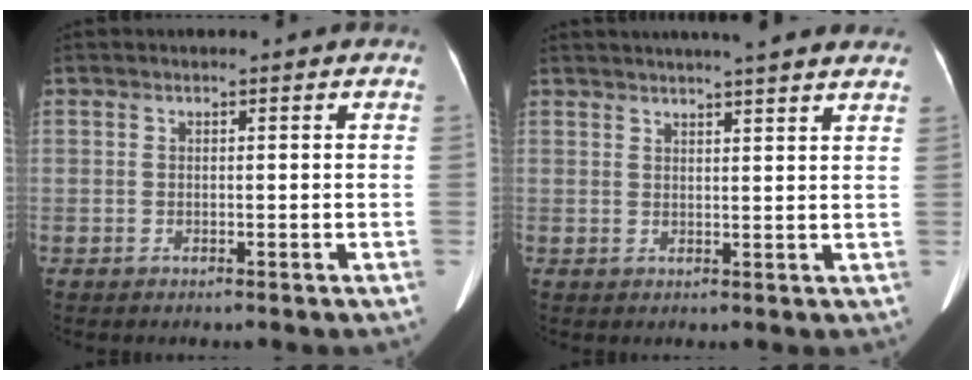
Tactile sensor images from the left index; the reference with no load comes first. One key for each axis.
{"total": 13.2, "fx": 11.5, "fy": 0.9, "fz": 6.3, "tx": -0.090, "ty": 0.028, "tz": 0.134}